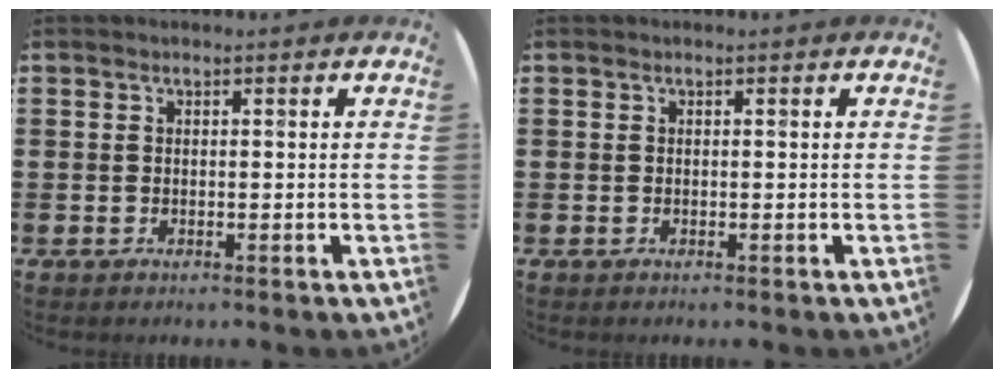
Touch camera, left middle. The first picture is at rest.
{"total": 0.0}